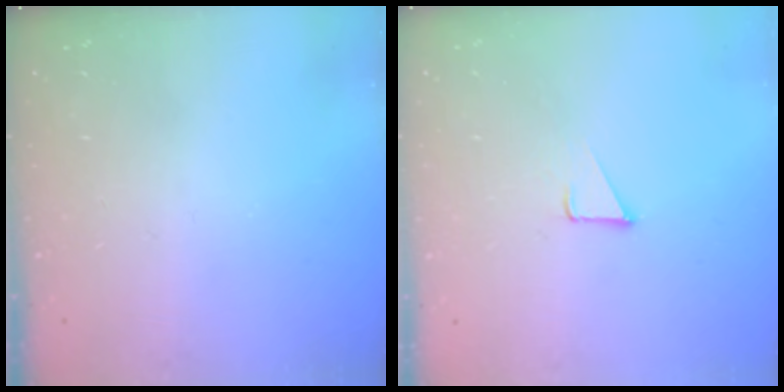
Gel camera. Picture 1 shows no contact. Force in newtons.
{"total": 3.6, "press": 3.6, "slide": 0.3}